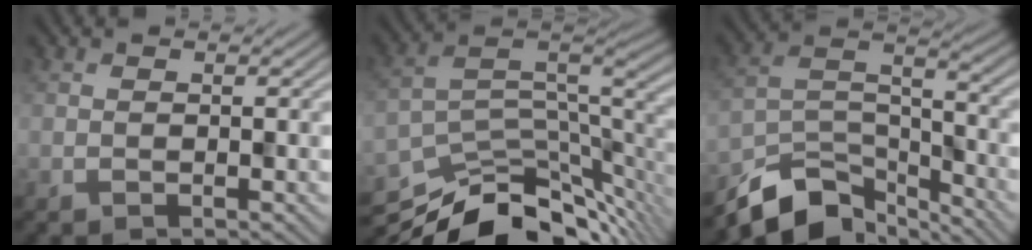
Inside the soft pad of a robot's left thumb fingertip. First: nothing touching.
{"total": 12.9, "force": [-9.6, 4.4, 7.3], "torque": [-0.135, -0.011, -0.155]}
{"total": 10.9, "force": [-8.8, 3.9, 5.1], "torque": [-0.095, -0.009, -0.171]}